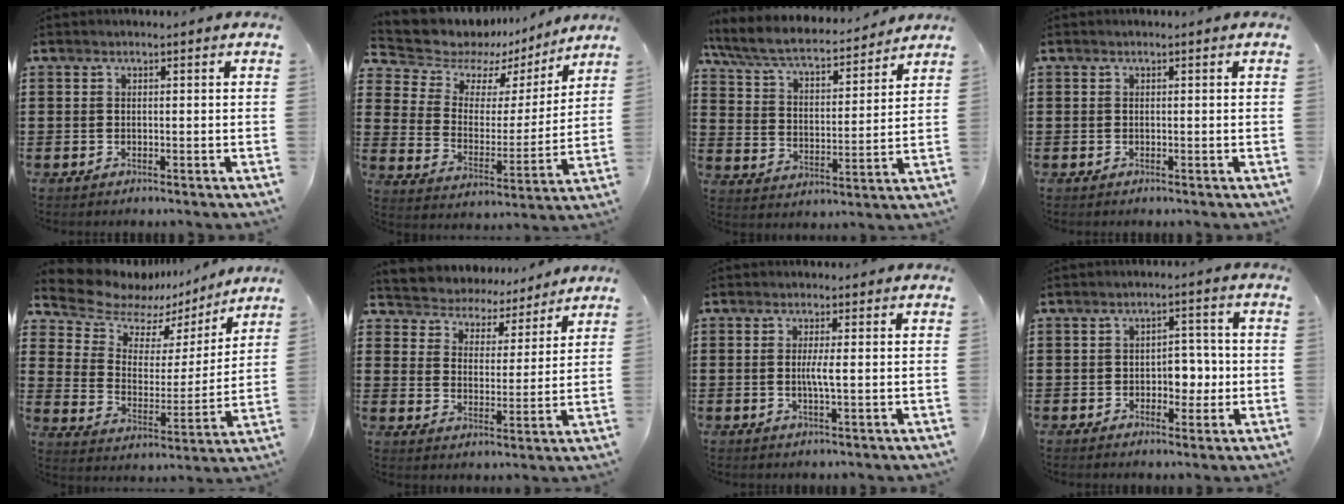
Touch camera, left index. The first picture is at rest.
{"total": 6.7, "force": [5.5, 3.7, 0.9], "torque": [-0.059, -0.041, 0.094]}
{"total": 6.7, "force": [5.9, 1.1, 2.9], "torque": [-0.079, -0.036, 0.098]}
{"total": 0.0}
{"total": 9.7, "force": [8.3, 4.5, 2.2], "torque": [-0.075, -0.055, 0.146]}
{"total": 4.7, "force": [4.5, 1.0, -0.6], "torque": [-0.019, -0.034, 0.076]}
{"total": 2.7, "force": [-0.1, 0.1, 2.7], "torque": [-0.057, -0.008, -0.006]}
{"total": 4.7, "force": [-0.8, 3.2, 3.4], "torque": [-0.054, 0.001, -0.022]}